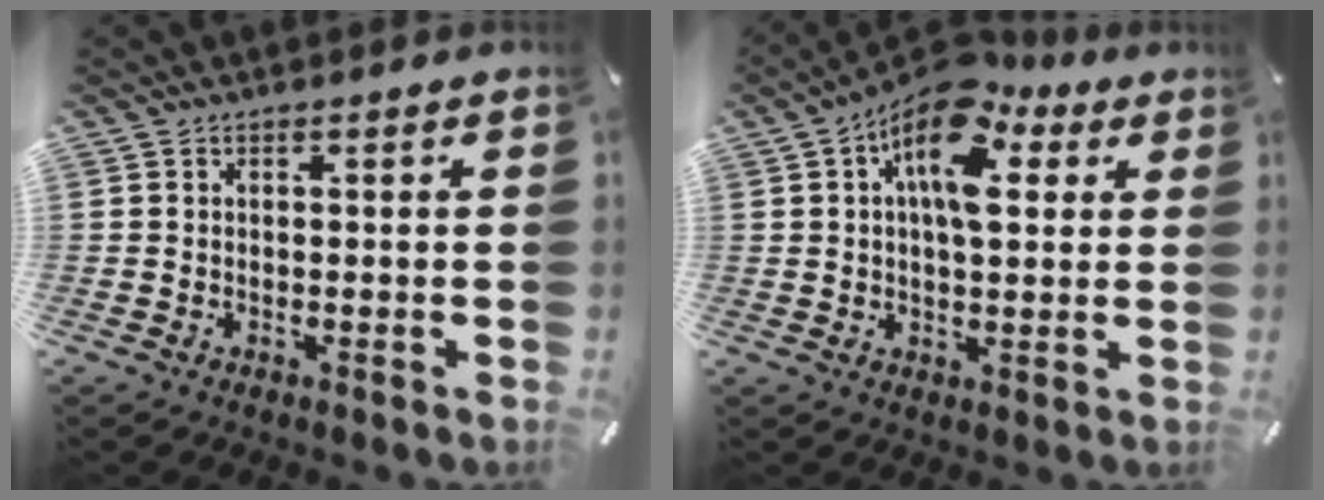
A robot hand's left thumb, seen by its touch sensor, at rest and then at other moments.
{"total": 15.0, "force": [6.8, 7.3, 11.1], "torque": [-0.183, -0.034, 0.116]}